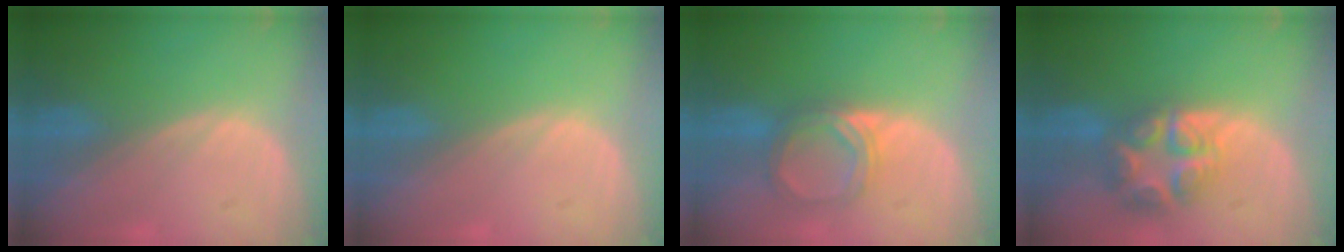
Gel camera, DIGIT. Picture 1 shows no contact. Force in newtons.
{"total": 0.0}
{"total": 5.3, "press": 4.9, "slide": 1.9}
{"total": 8.1, "press": 7.0, "slide": 4.0}